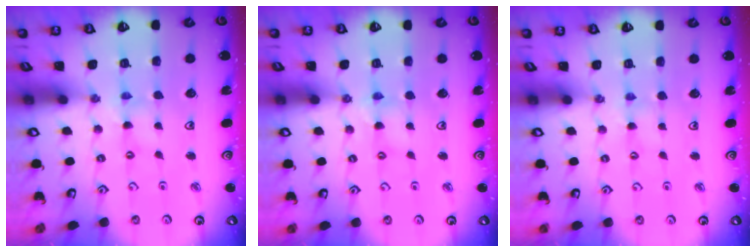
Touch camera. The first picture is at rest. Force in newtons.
{"total": 2.8, "press": 2.8, "slide": 0.3}
{"total": 1.5, "press": 1.5, "slide": 0.3}